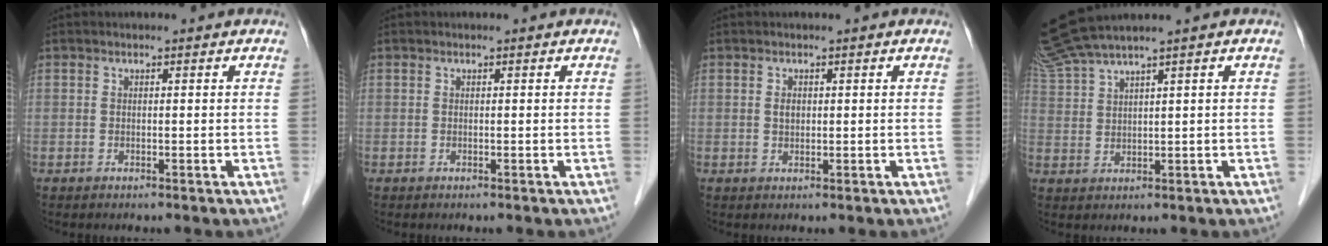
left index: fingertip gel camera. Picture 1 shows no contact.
{"total": 0.0}
{"total": 1.1, "force": [0.3, 0.8, 0.7], "torque": [-0.011, 0.001, 0.006]}
{"total": 6.7, "force": [5.6, -1.3, 3.4], "torque": [-0.087, 0.014, 0.120]}